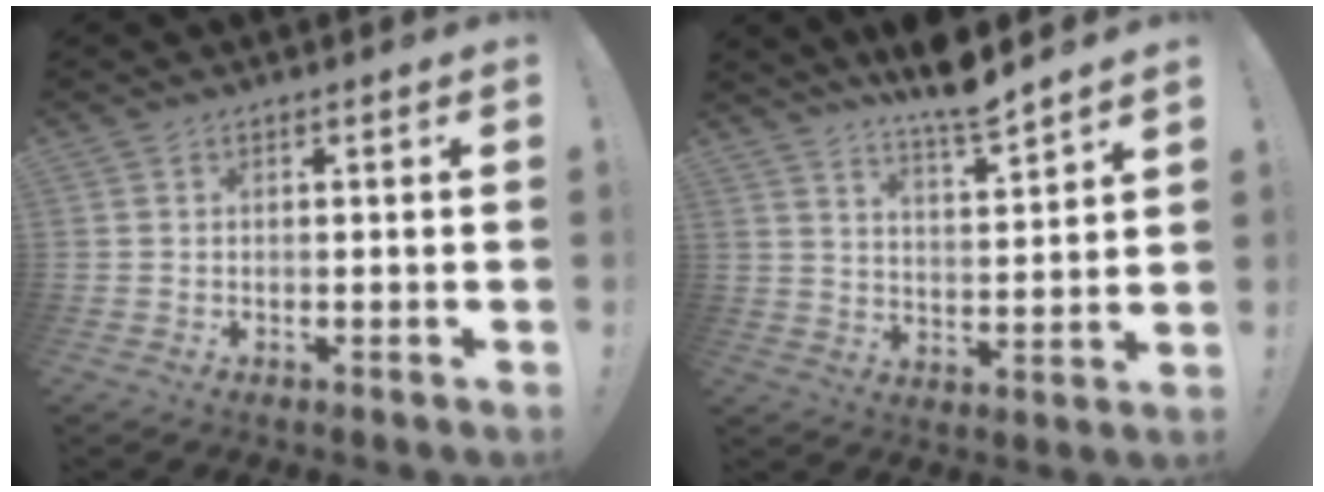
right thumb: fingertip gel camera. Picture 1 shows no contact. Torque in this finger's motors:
{"motor_torque": [-0.85, 1.04, 0.70, 0.83, 0.00]}